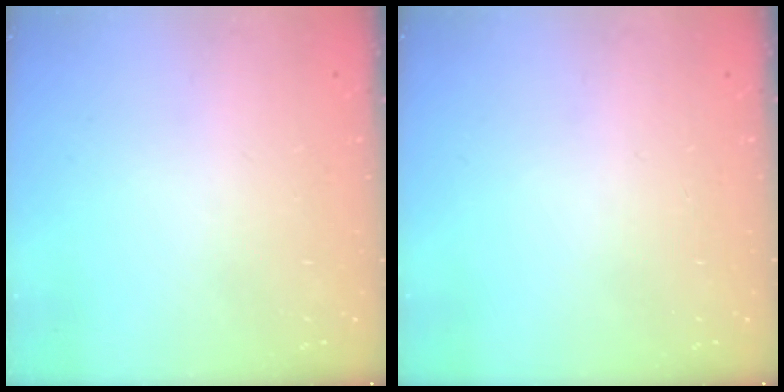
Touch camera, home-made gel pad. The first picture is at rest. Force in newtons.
{"total": 0.0}